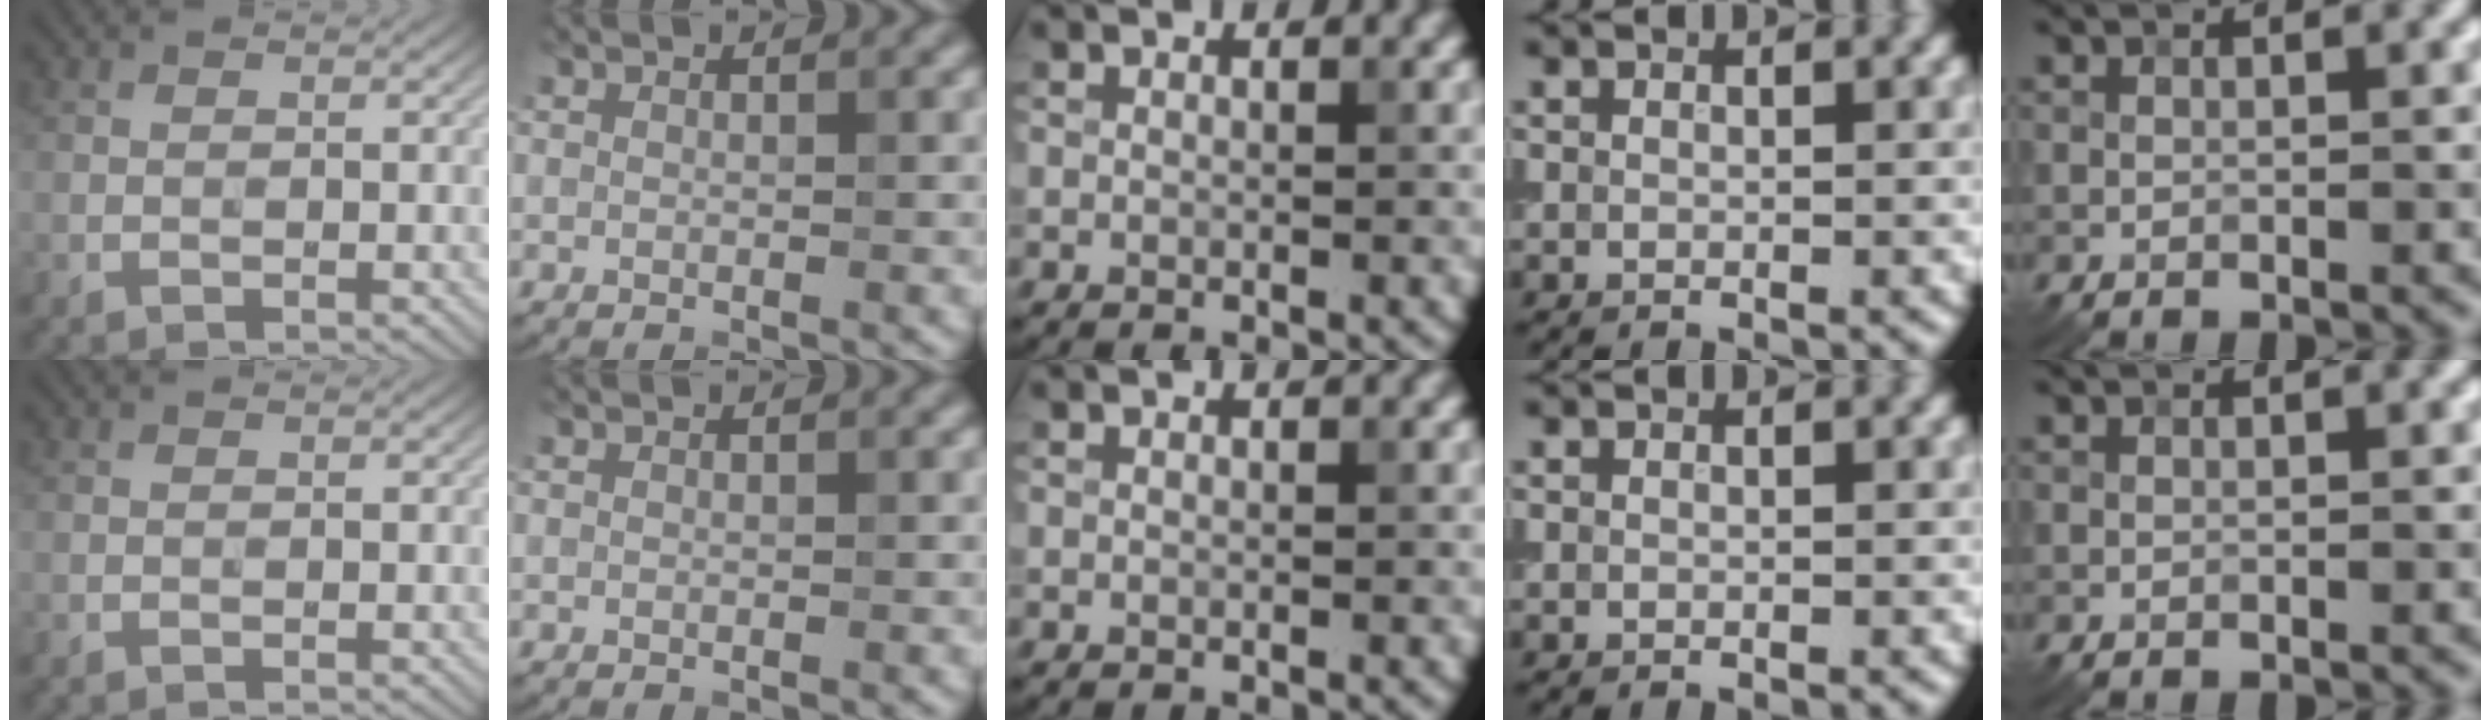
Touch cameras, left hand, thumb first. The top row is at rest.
{}